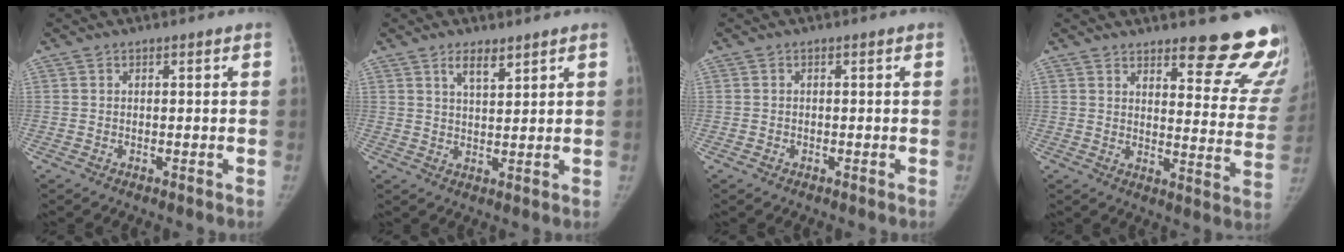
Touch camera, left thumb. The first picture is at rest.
{"total": 3.8, "force": [2.7, 1.2, 2.4], "torque": [-0.034, -0.017, 0.048]}
{"total": 0.8, "force": [-0.4, 0.7, 0.1], "torque": [0.001, 0.004, -0.008]}
{"total": 17.0, "force": [13.6, 4.3, 9.2], "torque": [-0.075, -0.118, 0.157]}